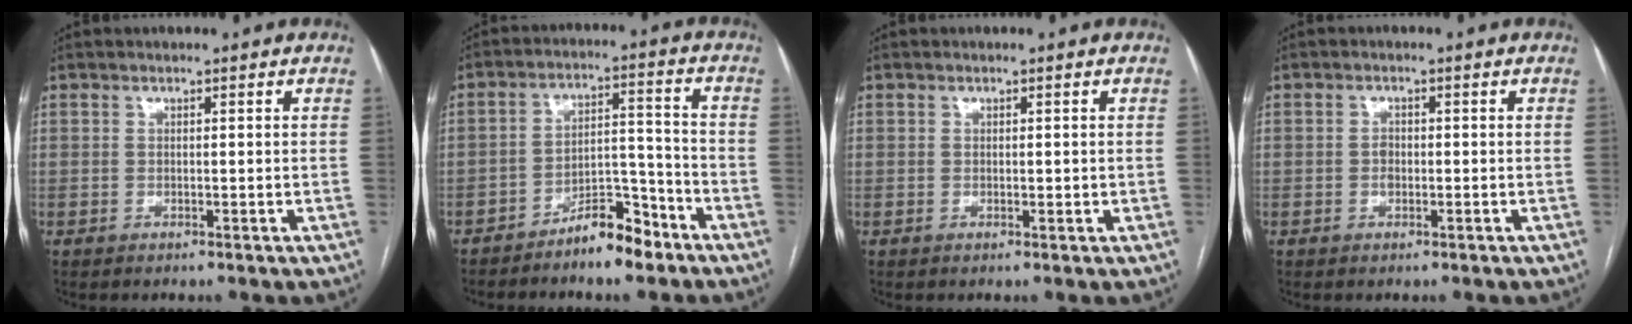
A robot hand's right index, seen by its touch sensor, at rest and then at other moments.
{"total": 7.8, "force": [-6.0, 2.3, 4.4], "torque": [-0.067, 0.018, -0.101]}
{"total": 0.8, "force": [0.0, 0.4, 0.7], "torque": [-0.009, -0.002, 0.002]}
{"total": 1.4, "force": [-0.3, 1.0, 0.9], "torque": [-0.016, 0.004, -0.005]}